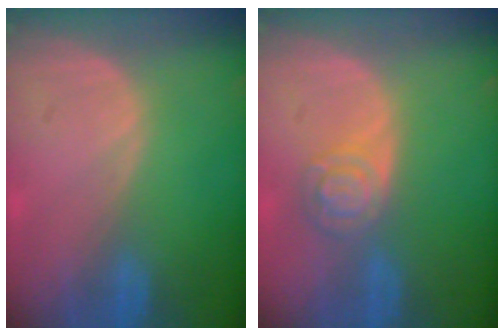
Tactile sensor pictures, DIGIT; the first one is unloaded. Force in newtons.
{"total": 5.1, "press": 4.4, "slide": 2.5}